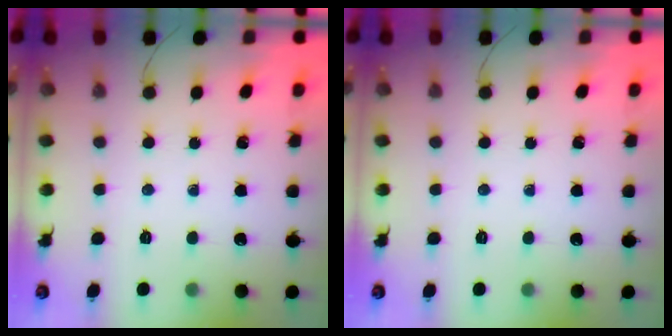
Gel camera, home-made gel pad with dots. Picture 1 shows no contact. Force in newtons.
{"total": 0.0}